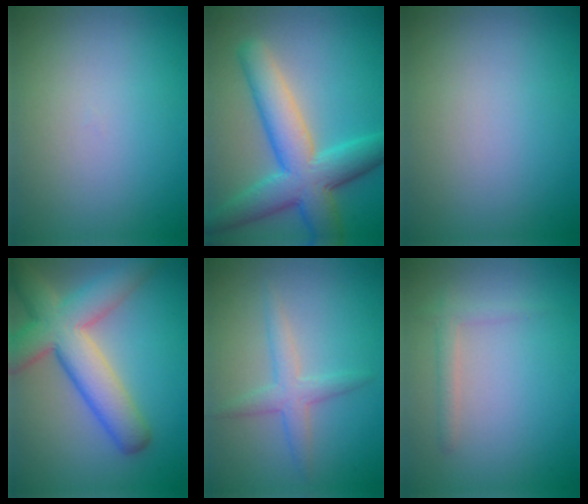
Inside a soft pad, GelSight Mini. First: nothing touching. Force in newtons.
{"total": 8.5, "press": 8.5, "slide": 0.6}
{"total": 0.0}
{"total": 8.3, "press": 8.3, "slide": 0.7}
{"total": 2.5, "press": 2.5, "slide": 0.1}
{"total": 1.4, "press": 1.4, "slide": 0.1}